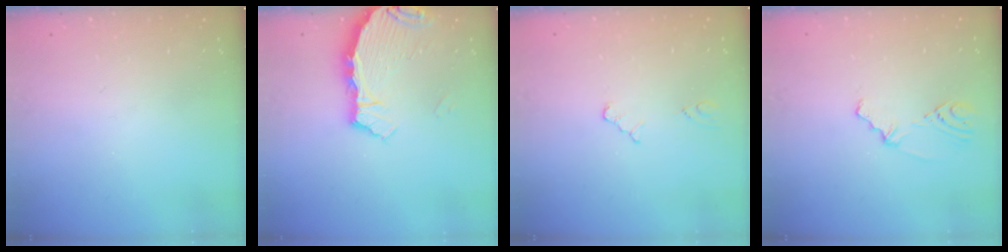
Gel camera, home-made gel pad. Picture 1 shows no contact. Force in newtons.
{"total": 4.1, "press": 4.1, "slide": 0.2}
{"total": 3.5, "press": 3.5, "slide": 0.3}
{"total": 2.8, "press": 2.3, "slide": 1.5}